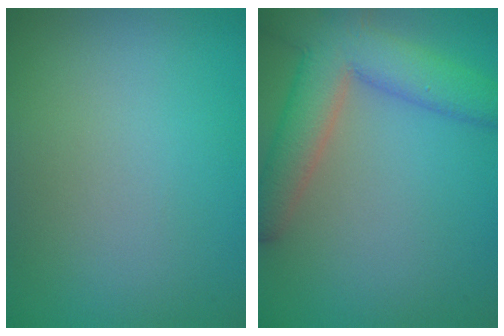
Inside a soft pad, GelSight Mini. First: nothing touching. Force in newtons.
{"total": 7.5, "press": 7.5, "slide": 0.4}